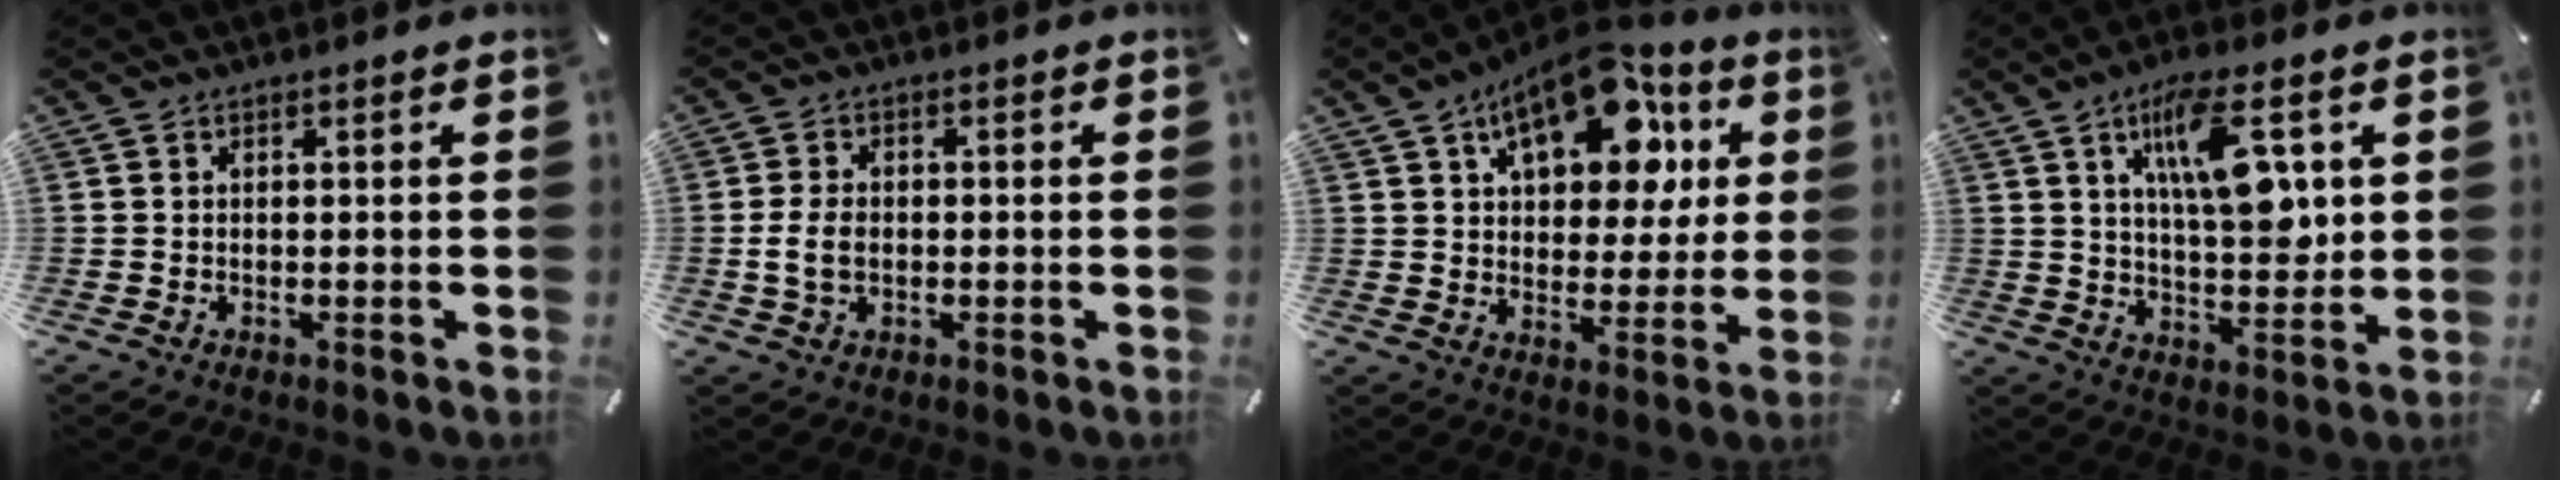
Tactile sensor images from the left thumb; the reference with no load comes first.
{"total": 5.2, "force": [-0.6, 3.6, 3.7], "torque": [-0.071, 0.002, -0.013]}
{"total": 17.7, "force": [8.9, 10.2, 11.3], "torque": [-0.171, -0.034, 0.153]}
{"total": 15.1, "force": [5.9, 6.6, 12.2], "torque": [-0.198, -0.013, 0.096]}